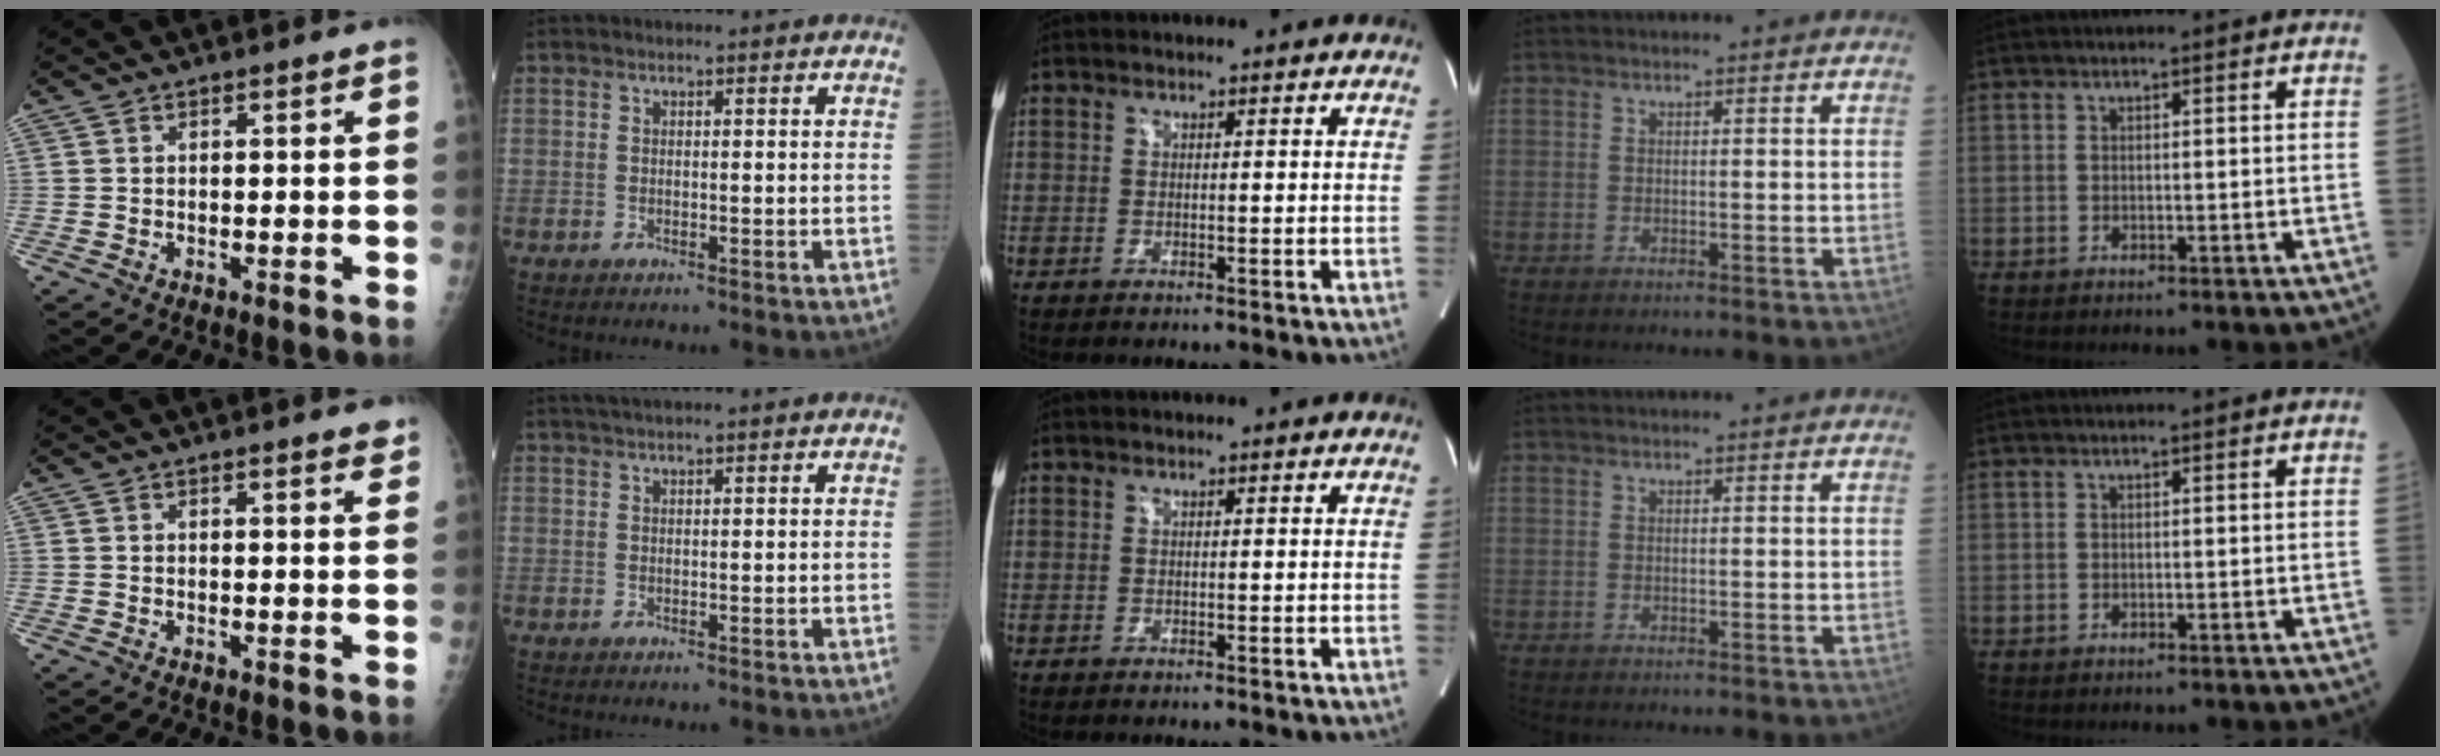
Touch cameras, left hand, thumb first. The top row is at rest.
{"thumb": {"total": 2.5, "force": [1.9, 0.4, 1.5], "torque": [-0.009, -0.004, 0.021]}, "index": {"total": 3.7, "force": [3.0, -0.1, 2.0], "torque": [-0.027, 0.030, 0.052]}}